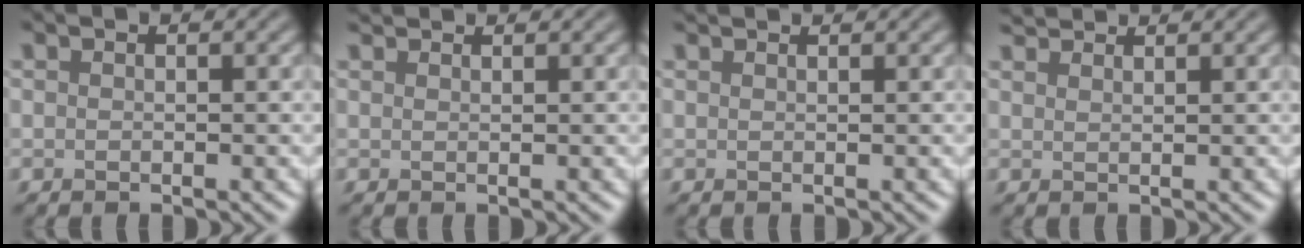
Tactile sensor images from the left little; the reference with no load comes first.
{"total": 1.7, "force": [1.6, 0.1, 0.4], "torque": [-0.012, 0.002, 0.020]}
{"total": 1.5, "force": [1.4, 0.2, 0.5], "torque": [-0.010, -0.001, 0.011]}
{"total": 2.4, "force": [2.3, 0.2, 0.5], "torque": [-0.012, 0.005, 0.037]}